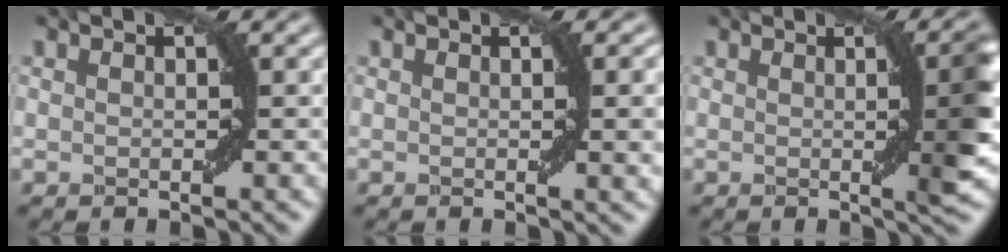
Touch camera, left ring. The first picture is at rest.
{"total": 3.1, "force": [0.4, 0.6, 3.0], "torque": [-0.032, 0.003, 0.007]}
{"total": 5.8, "force": [0.3, 1.3, 5.6], "torque": [-0.055, 0.006, 0.002]}